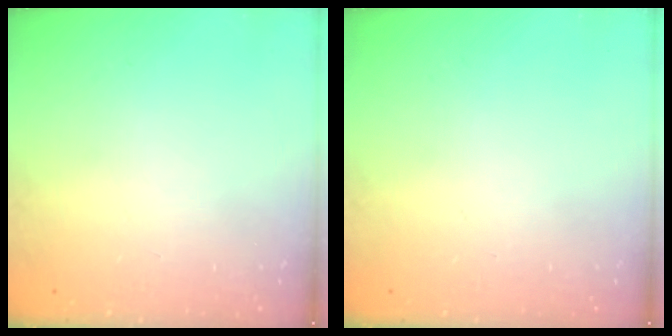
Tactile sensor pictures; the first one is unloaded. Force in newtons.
{"total": 0.0}